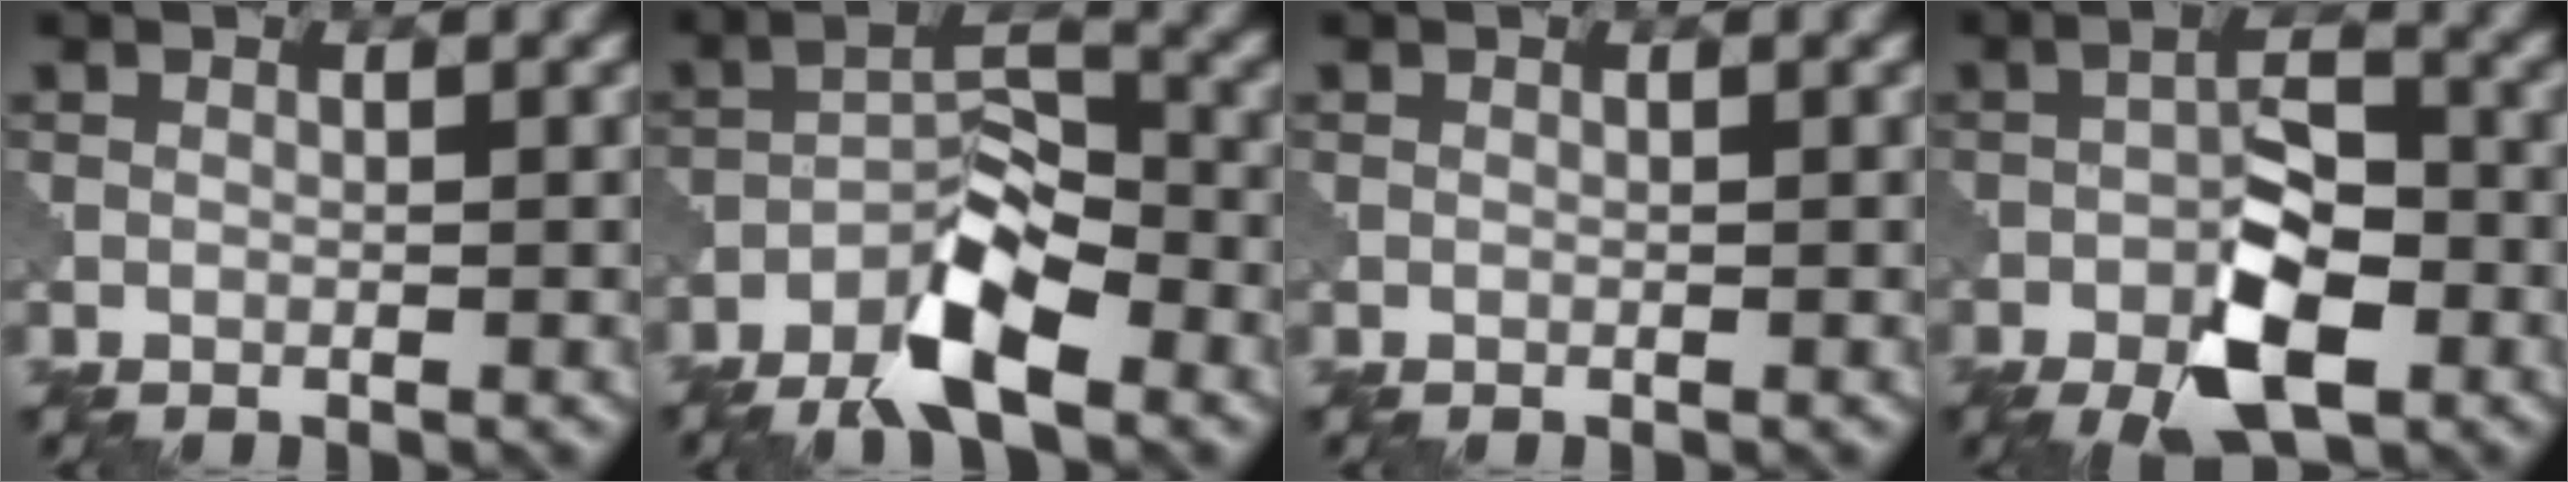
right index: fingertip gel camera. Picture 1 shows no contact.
{"total": 7.1, "force": [-4.5, 2.3, 4.9], "torque": [-0.078, 0.011, -0.087]}
{"total": 0.0}
{"total": 7.7, "force": [-3.7, 3.1, 6.0], "torque": [-0.093, 0.005, -0.070]}